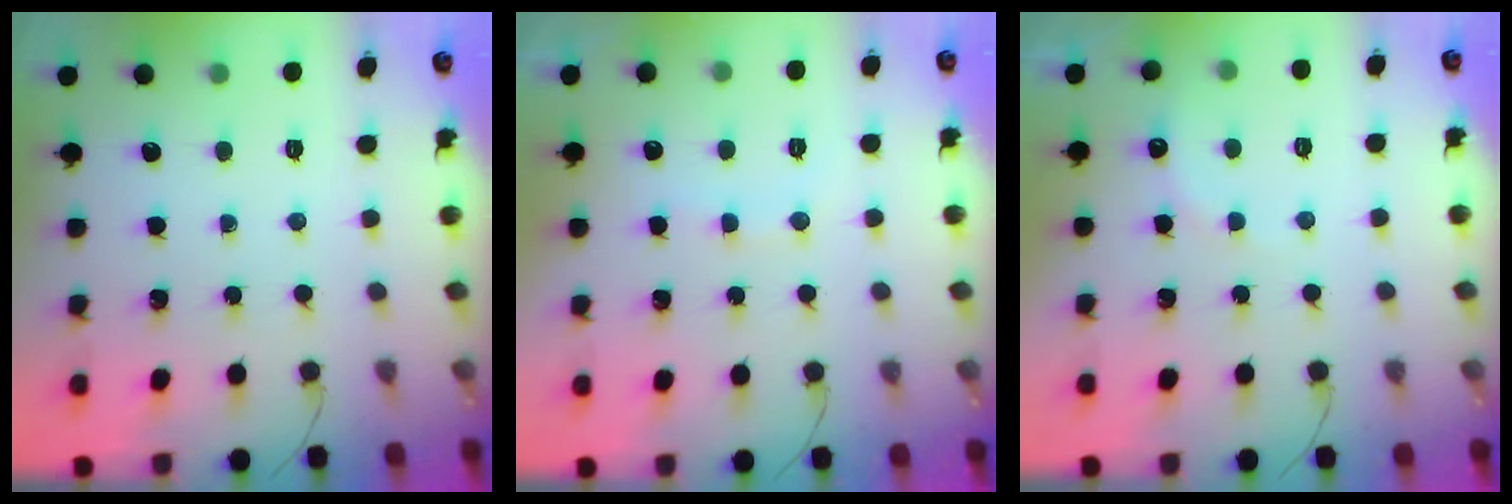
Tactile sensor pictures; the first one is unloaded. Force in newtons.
{"total": 6.9, "press": 6.8, "slide": 1.3}
{"total": 8.4, "press": 8.2, "slide": 1.6}